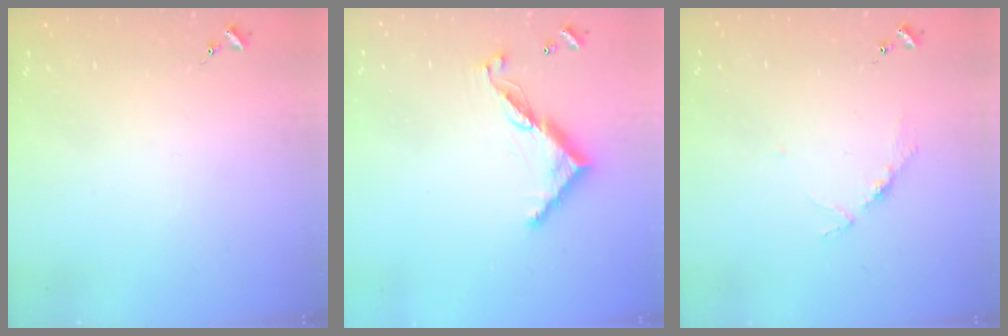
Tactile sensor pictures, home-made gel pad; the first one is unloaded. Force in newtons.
{"total": 11.0, "press": 11.0, "slide": 0.4}
{"total": 3.9, "press": 3.8, "slide": 0.5}